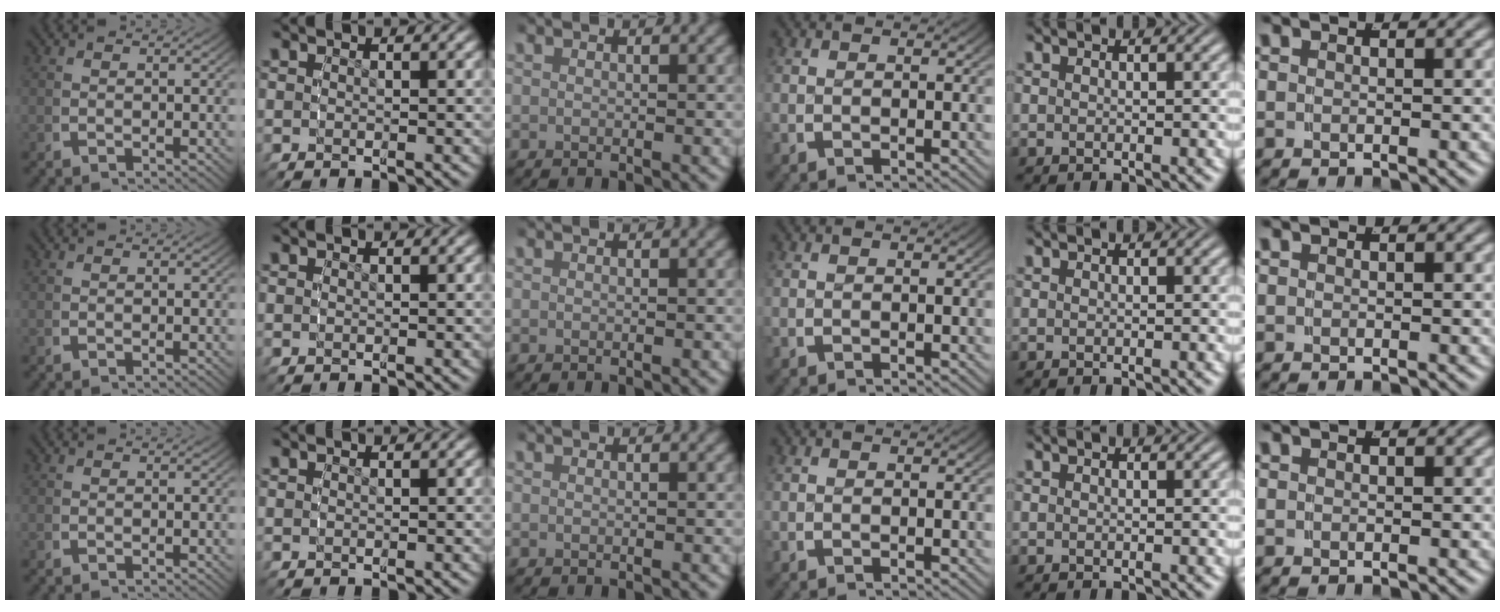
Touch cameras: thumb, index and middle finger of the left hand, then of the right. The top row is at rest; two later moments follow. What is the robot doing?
{"motion": "reach", "object": "shorts"}